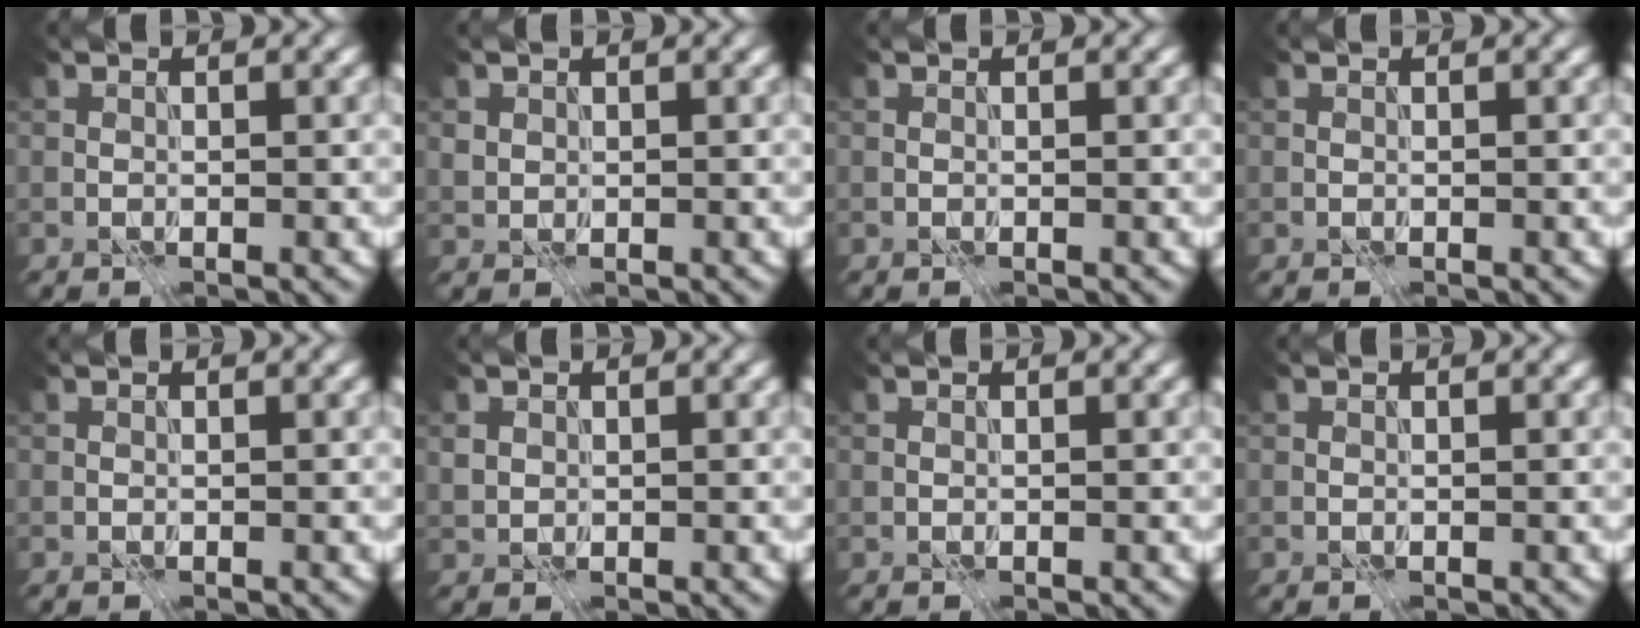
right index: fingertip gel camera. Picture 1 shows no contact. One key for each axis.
{"total": 1.1, "fx": 0.2, "fy": 1.0, "fz": 0.3, "tx": -0.011, "ty": -0.004, "tz": 0.006}
{"total": 0.0}
{"total": 0.0}
{"total": 0.0}
{"total": 1.1, "fx": 0.2, "fy": 1.0, "fz": 0.4, "tx": -0.013, "ty": -0.004, "tz": 0.004}
{"total": 0.0}
{"total": 0.0}